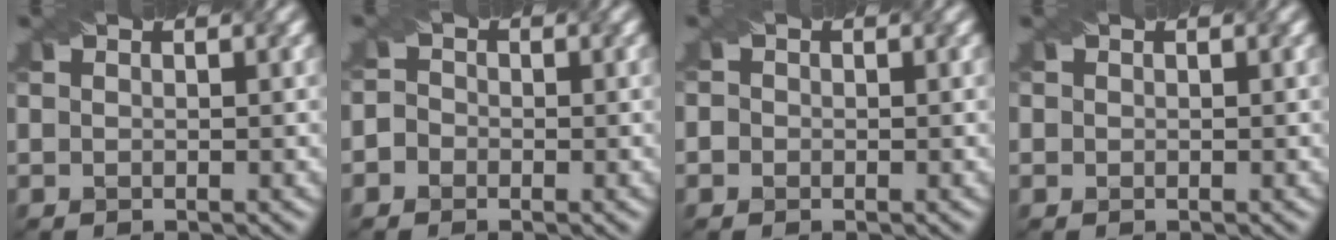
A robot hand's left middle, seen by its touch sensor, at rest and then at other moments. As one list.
[{"total": 1.6, "force": [-0.7, 1.4, 0.3], "torque": [0.013, 0.013, -0.027]}, {"total": 1.4, "force": [0.1, 1.3, 0.5], "torque": [0.009, 0.019, -0.018]}, {"total": 0.9, "force": [0.4, 0.7, 0.4], "torque": [-0.003, 0.013, 0.005]}]